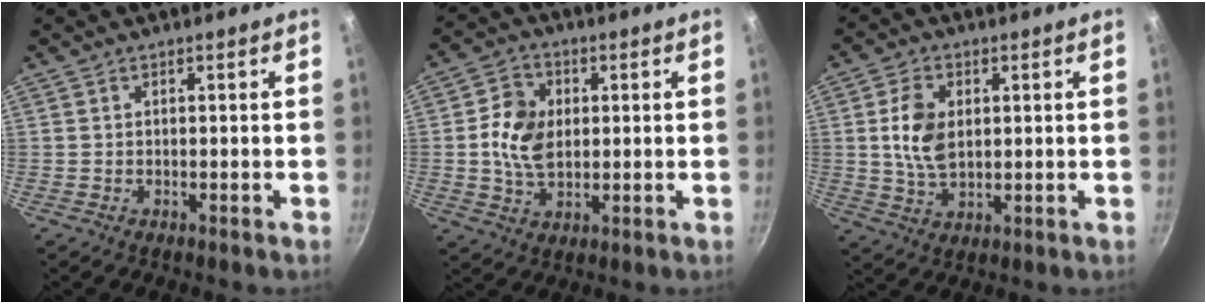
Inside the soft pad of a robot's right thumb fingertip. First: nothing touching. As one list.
[{"total": 9.1, "force": [0.7, 6.6, 6.3], "torque": [-0.098, 0.003, 0.009]}, {"total": 8.5, "force": [1.3, 5.4, 6.5], "torque": [-0.114, -0.004, 0.026]}]